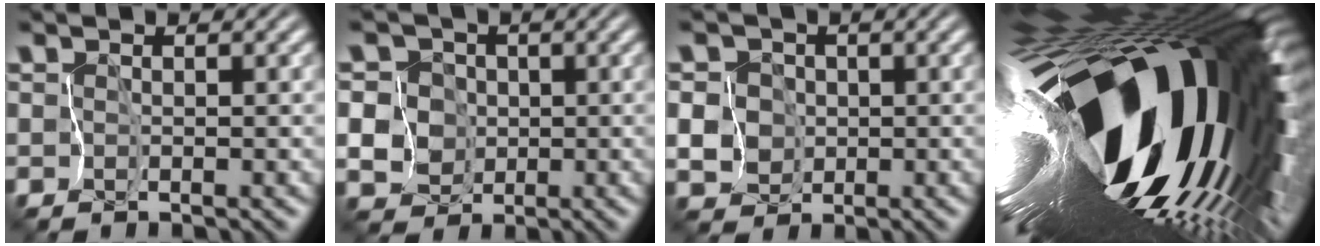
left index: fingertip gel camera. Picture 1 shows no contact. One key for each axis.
{"total": 8.9, "fx": -0.1, "fy": 8.3, "fz": 3.0, "tx": -0.091, "ty": 0.022, "tz": -0.011}
{"total": 7.2, "fx": -0.3, "fy": 6.8, "fz": 2.3, "tx": -0.072, "ty": 0.016, "tz": -0.017}
{"total": 21.3, "fx": -0.3, "fy": 9.0, "fz": 19.3, "tx": -0.340, "ty": -0.061, "tz": -0.013}